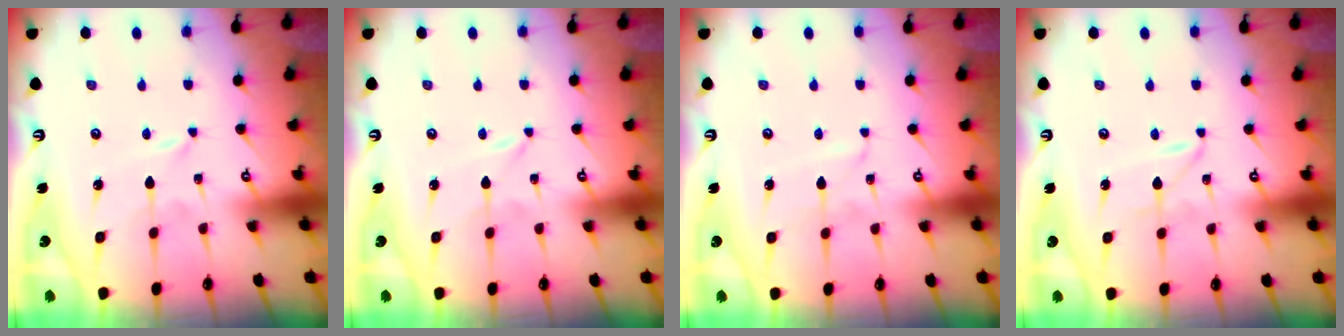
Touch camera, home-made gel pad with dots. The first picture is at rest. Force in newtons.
{"total": 0.0}
{"total": 2.6, "press": 2.6, "slide": 0.3}
{"total": 0.9, "press": 0.9, "slide": 0.1}